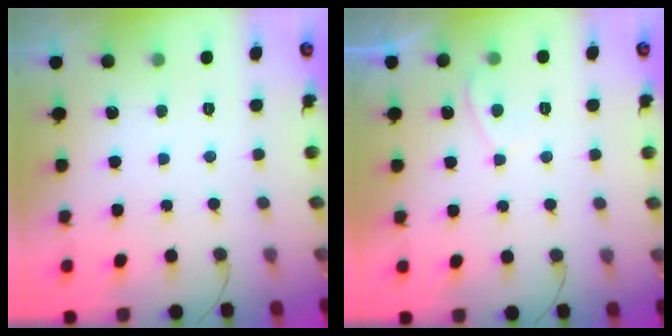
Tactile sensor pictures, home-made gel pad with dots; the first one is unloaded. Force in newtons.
{"total": 0.7, "press": 0.5, "slide": 0.4}